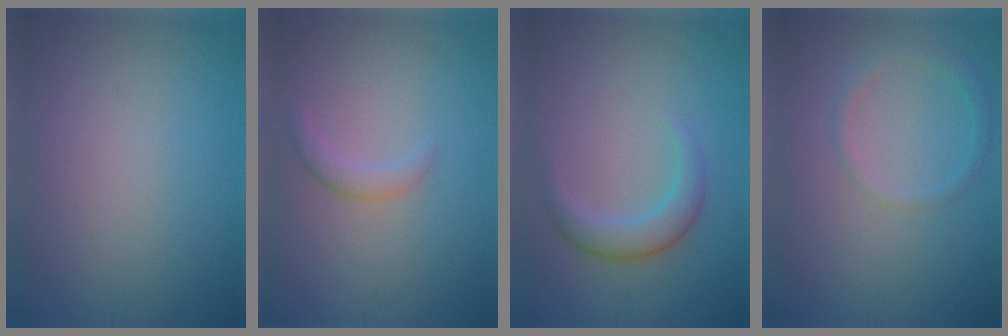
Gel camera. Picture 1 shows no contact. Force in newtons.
{"total": 1.6, "press": 1.6, "slide": 0.1}
{"total": 3.0, "press": 3.0, "slide": 0.1}
{"total": 1.7, "press": 1.7, "slide": 0.1}